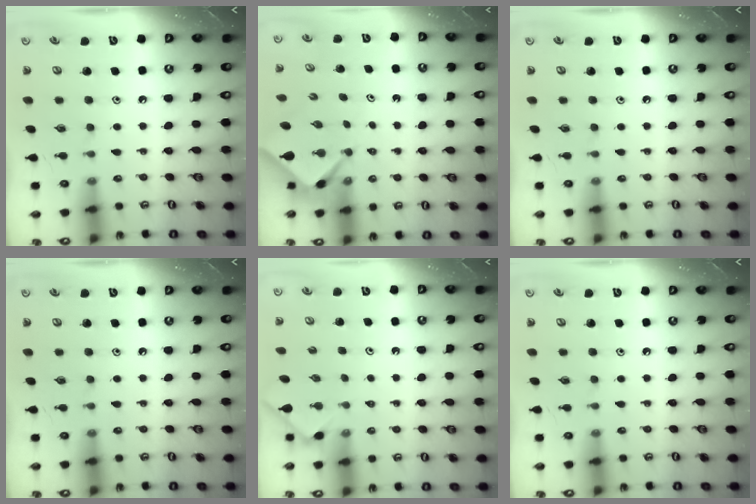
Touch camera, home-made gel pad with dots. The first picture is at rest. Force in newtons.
{"total": 2.3, "press": 2.3, "slide": 0.3}
{"total": 0.0}
{"total": 0.0}
{"total": 0.0}
{"total": 0.0}